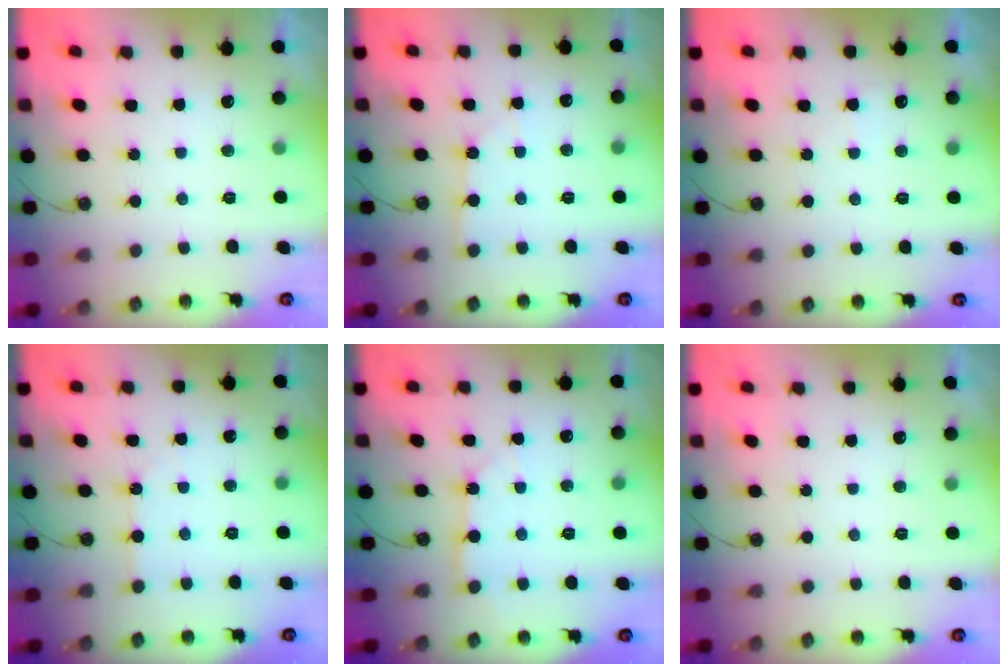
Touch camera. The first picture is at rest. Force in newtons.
{"total": 2.2, "press": 2.2, "slide": 0.3}
{"total": 3.0, "press": 3.0, "slide": 0.4}
{"total": 2.2, "press": 2.2, "slide": 0.3}
{"total": 3.1, "press": 3.1, "slide": 0.2}
{"total": 0.0}